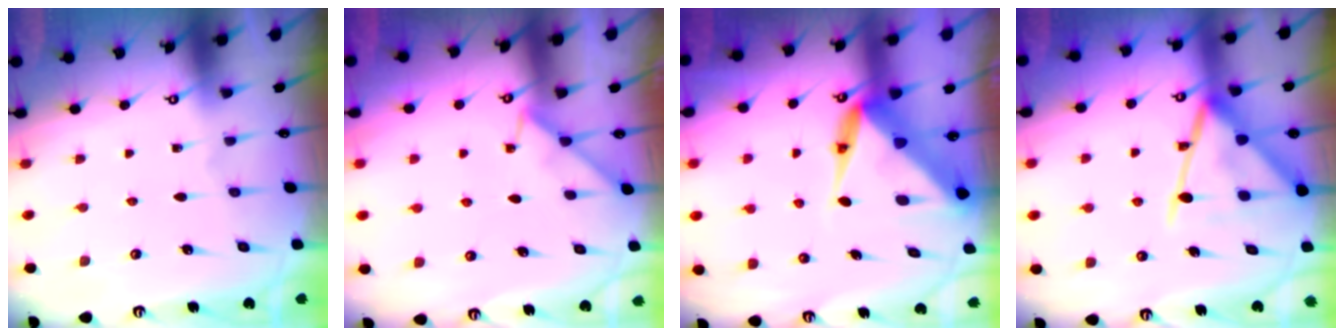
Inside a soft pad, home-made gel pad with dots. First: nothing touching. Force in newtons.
{"total": 5.6, "press": 5.6, "slide": 0.7}
{"total": 8.1, "press": 8.1, "slide": 0.6}
{"total": 17.0, "press": 16.9, "slide": 1.4}